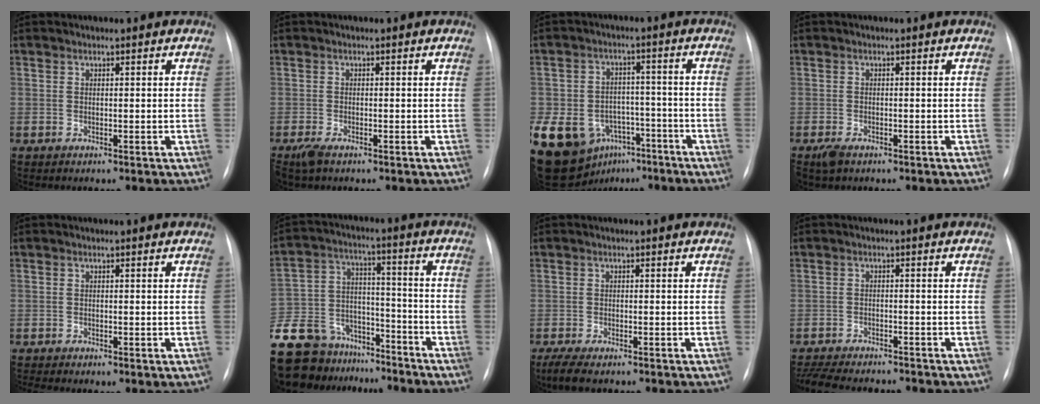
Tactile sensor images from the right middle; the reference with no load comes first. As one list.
[{"total": 2.6, "force": [-1.8, 0.9, 1.7], "torque": [-0.042, -0.007, -0.029]}, {"total": 22.3, "force": [-11.0, 16.3, 10.4], "torque": [-0.277, 0.015, -0.156]}, {"total": 2.2, "force": [-1.5, 1.0, 1.3], "torque": [-0.031, -0.004, -0.021]}, {"total": 2.4, "force": [-1.3, 0.7, 1.8], "torque": [-0.033, -0.005, -0.016]}, {"total": 20.6, "force": [-17.0, 9.8, 6.3], "torque": [-0.166, 0.023, -0.277]}, {"total": 4.4, "force": [-3.3, 1.1, 2.8], "torque": [-0.059, -0.016, -0.049]}, {"total": 12.2, "force": [-11.0, 2.6, 4.7], "torque": [-0.093, -0.010, -0.154]}]